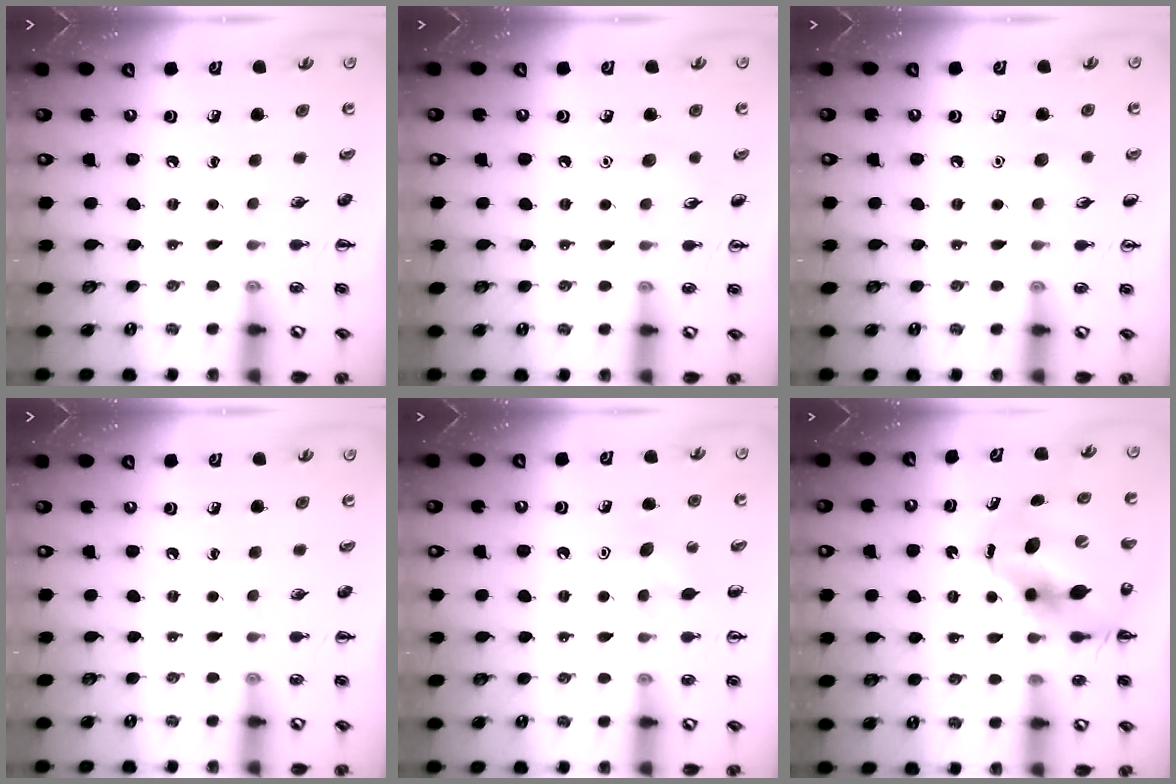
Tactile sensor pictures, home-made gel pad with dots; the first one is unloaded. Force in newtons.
{"total": 5.2, "press": 5.0, "slide": 1.5}
{"total": 5.3, "press": 5.0, "slide": 1.7}
{"total": 0.0}
{"total": 4.6, "press": 4.5, "slide": 1.2}
{"total": 12.4, "press": 11.9, "slide": 3.3}